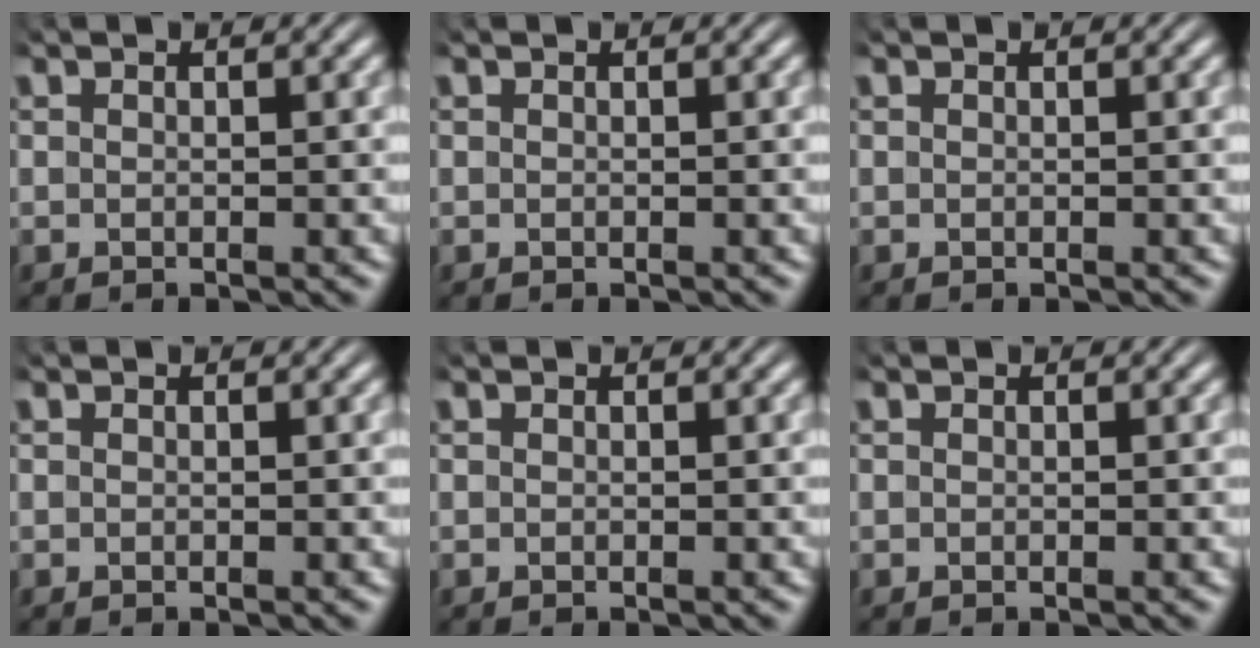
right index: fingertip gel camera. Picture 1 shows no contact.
{"total": 0.0}
{"total": 0.0}
{"total": 0.0}
{"total": 0.0}
{"total": 0.0}